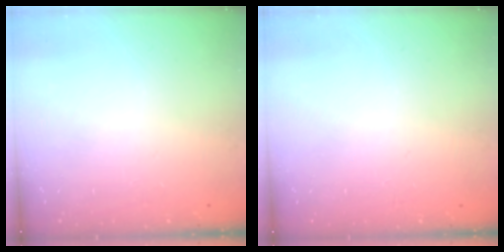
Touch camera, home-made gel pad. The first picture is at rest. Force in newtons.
{"total": 0.0}